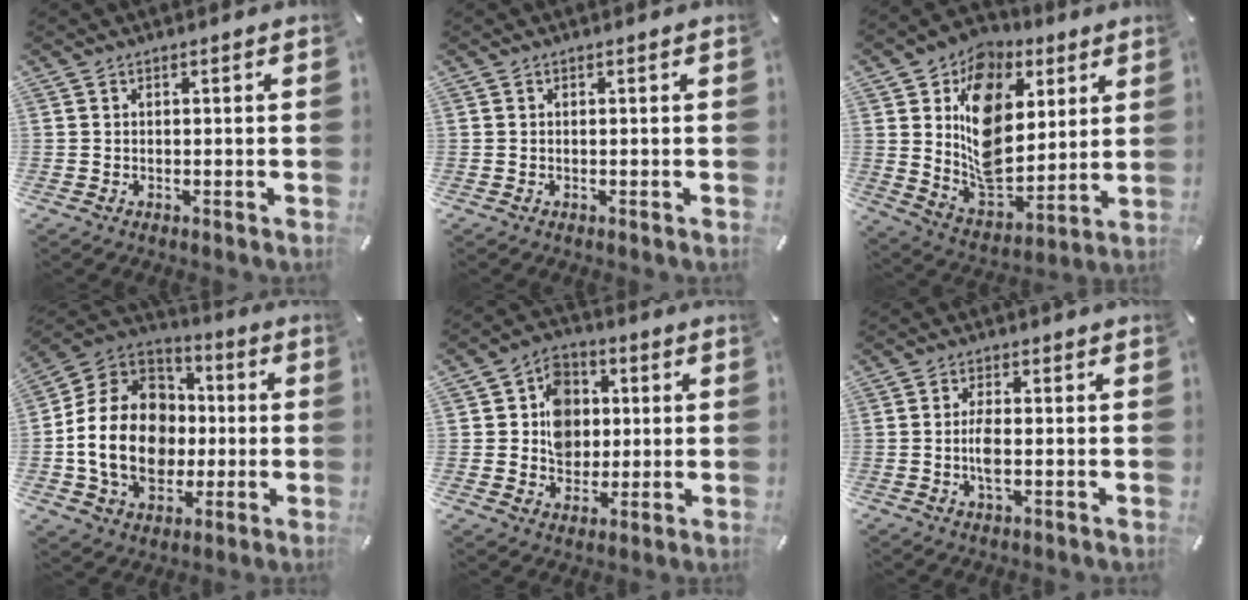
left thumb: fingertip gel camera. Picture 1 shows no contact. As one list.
[{"total": 0.0}, {"total": 15.2, "force": [3.6, 12.0, 8.6], "torque": [-0.139, -0.030, 0.070]}, {"total": 20.4, "force": [-2.9, 16.1, 12.1], "torque": [-0.251, 0.017, -0.045]}, {"total": 10.2, "force": [0.5, 9.1, 4.7], "torque": [-0.067, 0.015, 0.012]}, {"total": 4.4, "force": [-0.5, 1.6, 4.1], "torque": [-0.088, -0.003, -0.013]}]